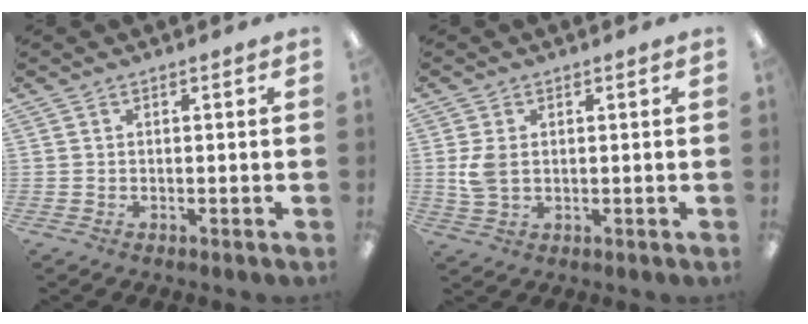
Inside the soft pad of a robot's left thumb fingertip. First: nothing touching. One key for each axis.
{"total": 4.8, "fx": 0.5, "fy": 3.2, "fz": 3.6, "tx": -0.082, "ty": 0.001, "tz": 0.008}